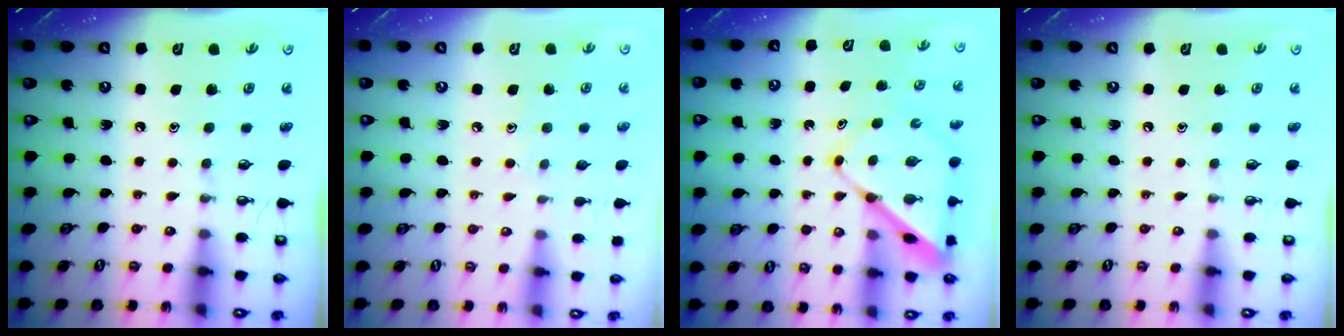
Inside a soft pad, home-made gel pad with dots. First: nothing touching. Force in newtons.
{"total": 4.1, "press": 4.1, "slide": 0.5}
{"total": 9.6, "press": 9.6, "slide": 1.0}
{"total": 0.0}